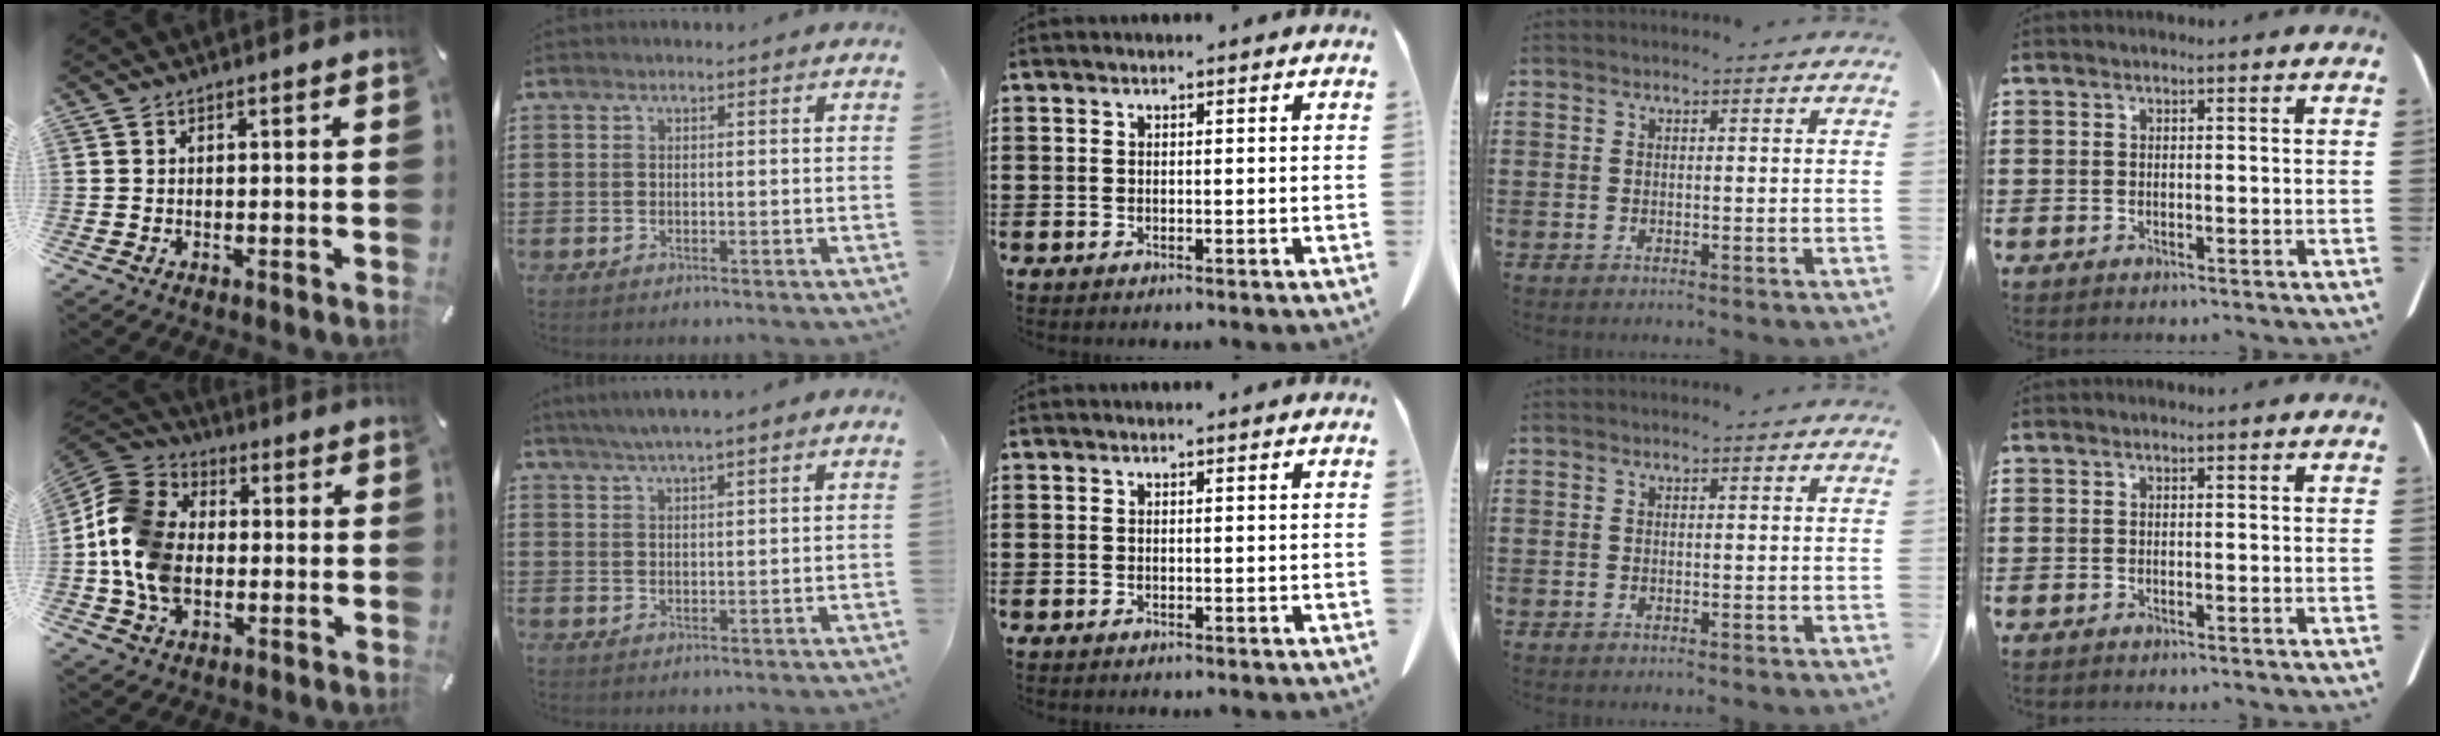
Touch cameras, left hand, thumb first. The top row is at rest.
{"thumb": {"total": 14.5, "force": [-2.3, 11.1, 9.0], "torque": [-0.218, 0.024, -0.044]}, "index": {"total": 2.9, "force": [2.3, 0.0, 1.8], "torque": [-0.037, 0.001, 0.043]}}